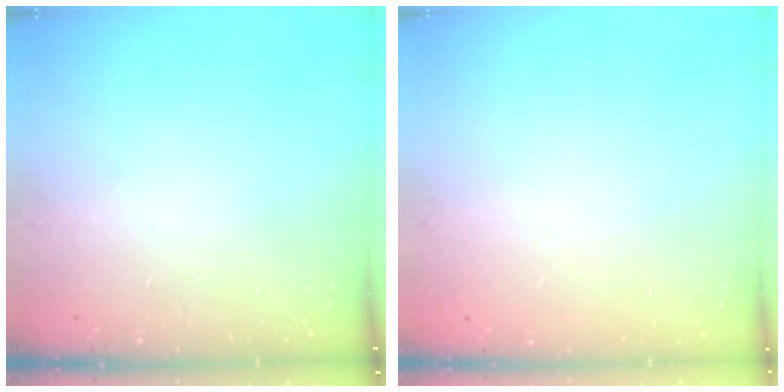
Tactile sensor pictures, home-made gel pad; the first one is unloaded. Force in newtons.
{"total": 0.0}